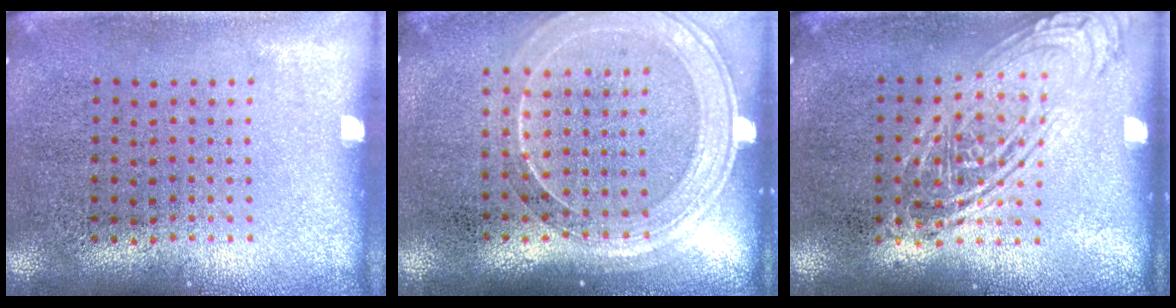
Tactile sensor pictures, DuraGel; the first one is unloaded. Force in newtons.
{"total": 1.7, "press": 1.5, "slide": 0.7}
{"total": 2.5, "press": 2.5, "slide": 0.3}